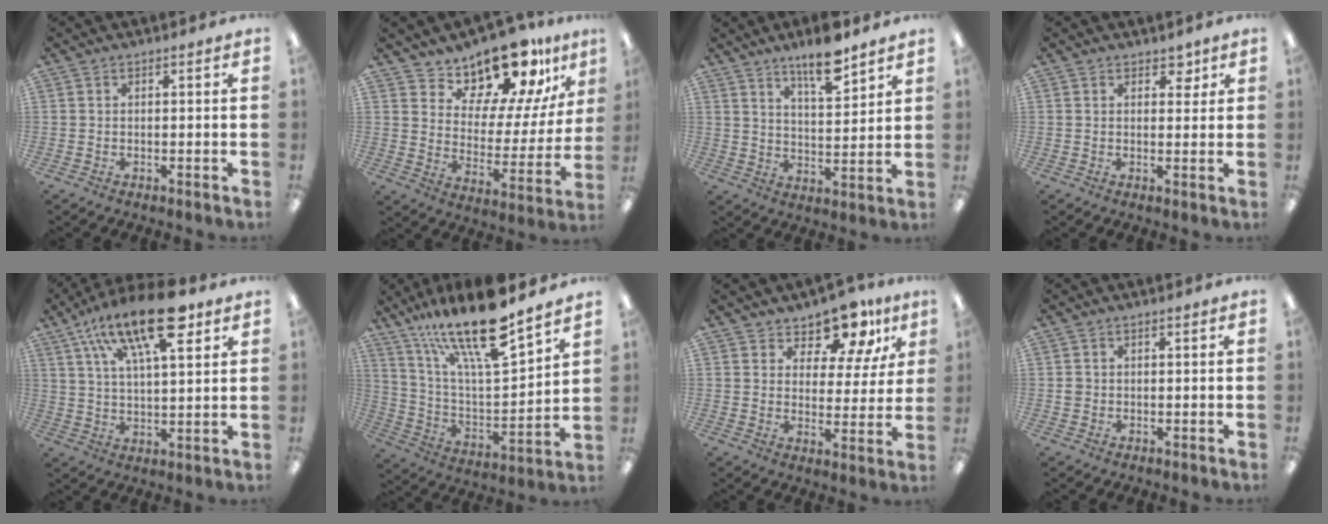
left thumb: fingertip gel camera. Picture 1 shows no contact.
{"total": 16.4, "force": [14.4, 5.5, 5.5], "torque": [-0.094, -0.126, 0.251]}
{"total": 10.2, "force": [7.9, 2.6, 5.8], "torque": [-0.084, -0.050, 0.133]}
{"total": 3.5, "force": [2.2, 2.2, 1.5], "torque": [-0.009, -0.007, 0.037]}
{"total": 20.2, "force": [11.5, 7.6, 14.7], "torque": [-0.246, -0.045, 0.189]}
{"total": 21.5, "force": [16.4, 5.2, 12.8], "torque": [-0.231, -0.107, 0.279]}
{"total": 11.4, "force": [9.5, 4.9, 4.1], "torque": [-0.074, -0.063, 0.176]}
{"total": 1.4, "force": [0.0, 1.3, 0.3], "torque": [-0.006, 0.004, -0.001]}